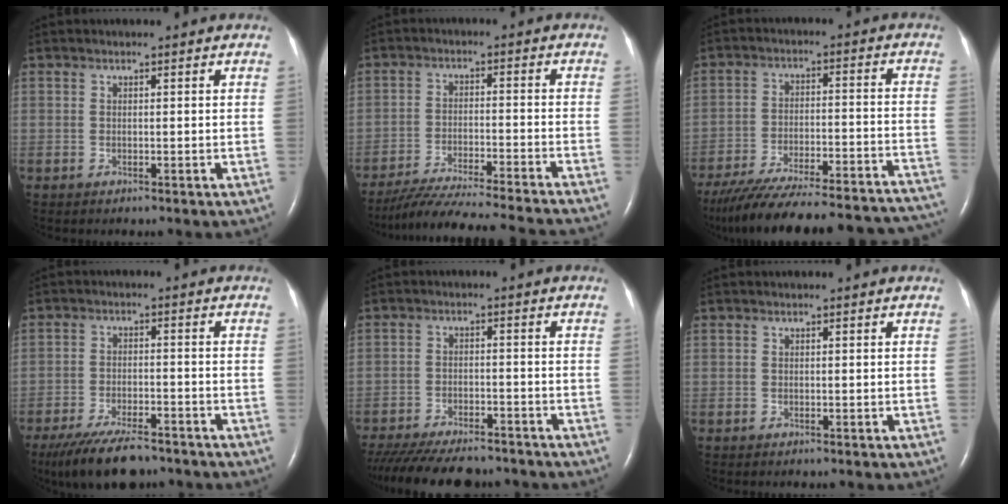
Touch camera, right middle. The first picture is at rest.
{"total": 20.0, "force": [-18.1, -0.9, 8.3], "torque": [-0.128, -0.048, -0.268]}
{"total": 32.9, "force": [-29.3, 4.9, 14.0], "torque": [-0.188, -0.035, -0.393]}
{"total": 10.8, "force": [-8.7, 3.0, 5.7], "torque": [-0.100, -0.021, -0.142]}
{"total": 16.0, "force": [-13.9, 4.1, 6.7], "torque": [-0.152, -0.022, -0.201]}
{"total": 0.0}